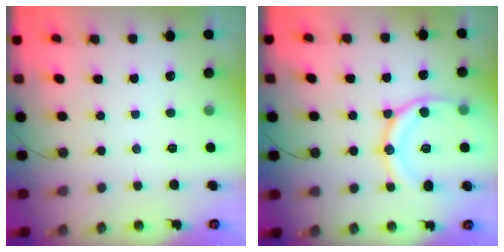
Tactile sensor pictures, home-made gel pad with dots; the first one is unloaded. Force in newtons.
{"total": 16.1, "press": 16.0, "slide": 1.9}